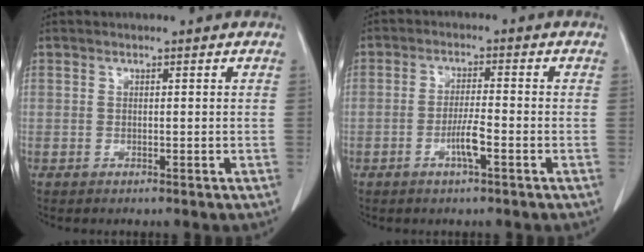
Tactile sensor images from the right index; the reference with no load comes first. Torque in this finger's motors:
{"motor_torque": [0.77, -0.35, 0.24, 0.08]}